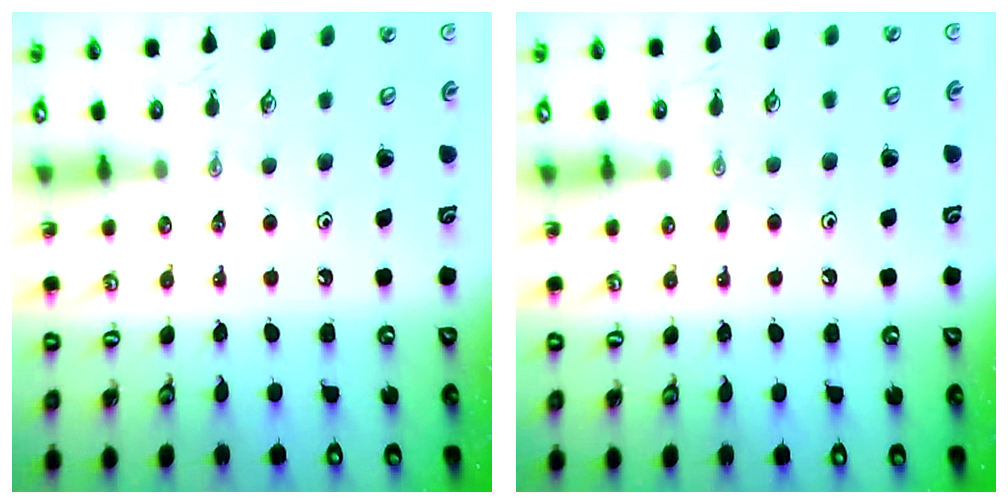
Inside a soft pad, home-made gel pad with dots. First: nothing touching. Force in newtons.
{"total": 5.4, "press": 5.4, "slide": 0.4}